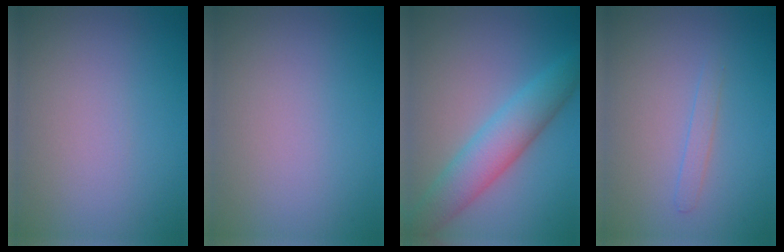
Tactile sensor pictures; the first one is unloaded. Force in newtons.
{"total": 0.0}
{"total": 5.6, "press": 5.6, "slide": 0.1}
{"total": 1.0, "press": 1.0, "slide": 0.1}